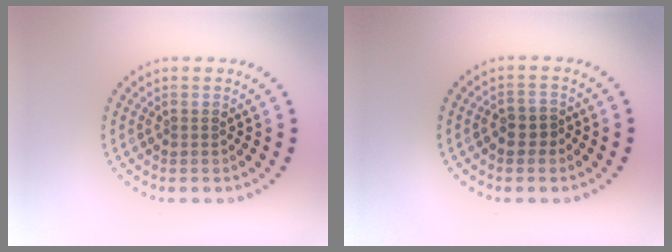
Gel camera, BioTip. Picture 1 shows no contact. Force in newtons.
{"total": 1.5, "press": 1.4, "slide": 0.7}